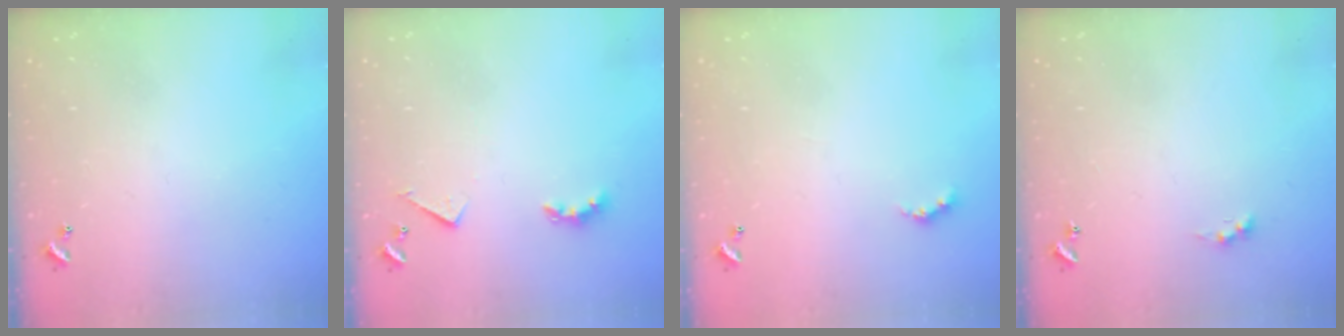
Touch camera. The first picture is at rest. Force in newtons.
{"total": 3.2, "press": 3.1, "slide": 0.5}
{"total": 3.4, "press": 3.3, "slide": 0.6}
{"total": 0.8, "press": 0.7, "slide": 0.4}